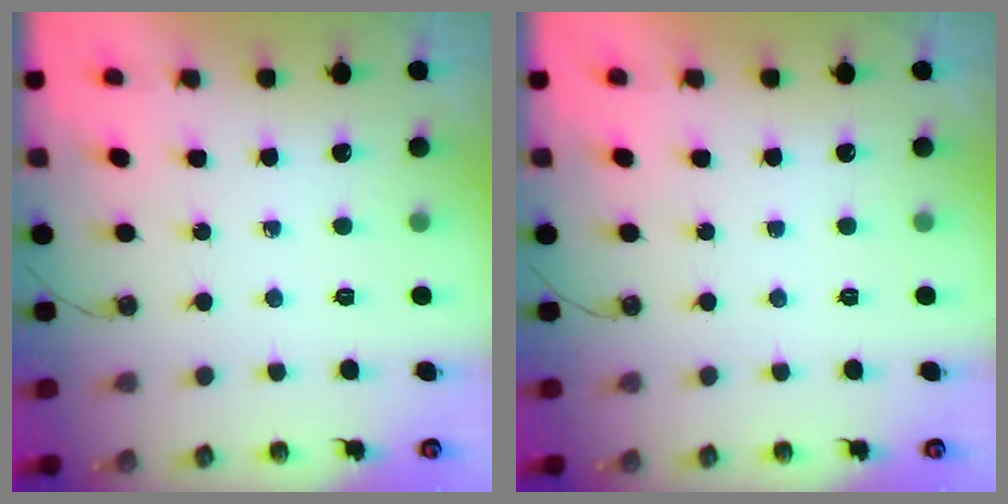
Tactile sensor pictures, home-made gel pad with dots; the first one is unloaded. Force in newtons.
{"total": 0.0}